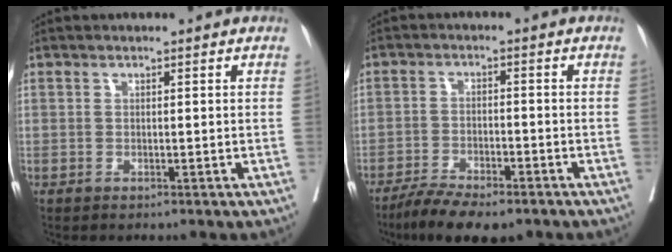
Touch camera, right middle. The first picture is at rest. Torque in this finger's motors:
{"motor_torque": [0.50, -0.49, 0.10, 0.08]}